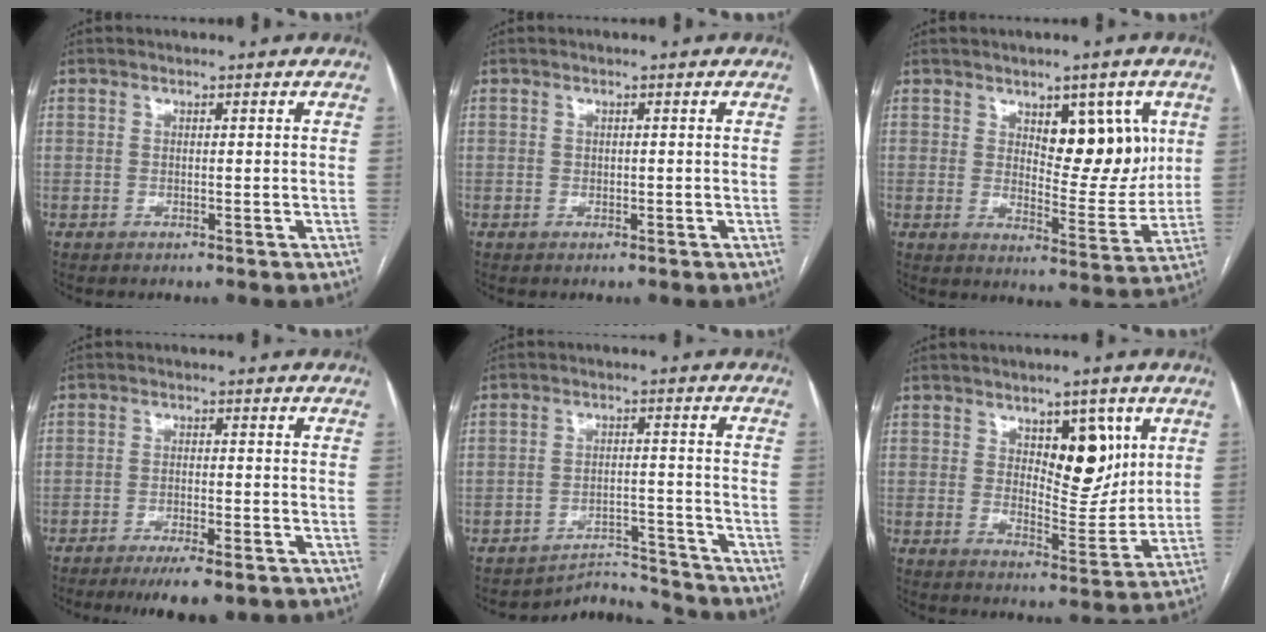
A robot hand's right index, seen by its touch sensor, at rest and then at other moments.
{"total": 0.0}
{"total": 9.9, "force": [3.7, 4.3, 8.1], "torque": [-0.106, 0.002, 0.063]}
{"total": 9.0, "force": [-7.2, 1.6, 5.1], "torque": [-0.063, -0.011, -0.104]}
{"total": 7.0, "force": [-6.7, 0.7, -2.0], "torque": [0.037, 0.034, -0.098]}
{"total": 9.0, "force": [3.7, 3.9, 7.2], "torque": [-0.100, 0.002, 0.064]}